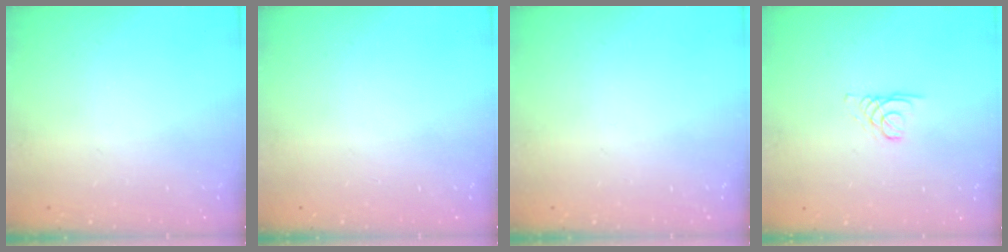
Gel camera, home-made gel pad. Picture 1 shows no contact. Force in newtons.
{"total": 0.0}
{"total": 0.0}
{"total": 1.4, "press": 1.3, "slide": 0.1}